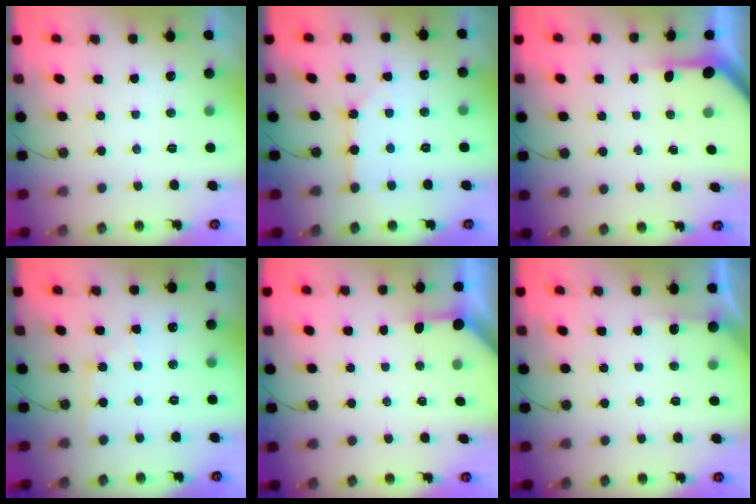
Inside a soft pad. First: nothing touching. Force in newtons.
{"total": 4.0, "press": 4.0, "slide": 0.4}
{"total": 3.8, "press": 3.8, "slide": 0.3}
{"total": 5.4, "press": 5.3, "slide": 0.8}
{"total": 2.6, "press": 2.5, "slide": 0.3}
{"total": 3.3, "press": 3.3, "slide": 0.3}